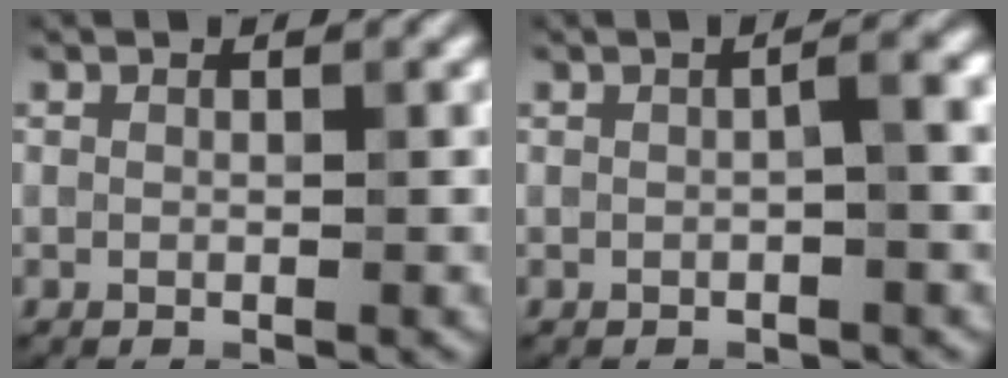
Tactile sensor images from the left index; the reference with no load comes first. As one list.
[{"total": 2.1, "force": [-0.1, 0.4, 2.0], "torque": [-0.031, 0.010, -0.003]}]